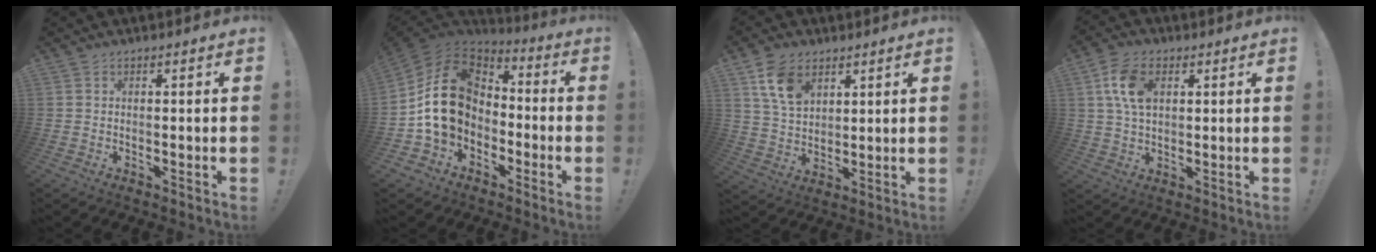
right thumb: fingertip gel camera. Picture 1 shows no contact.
{"total": 19.1, "force": [-0.1, 14.6, 12.2], "torque": [-0.215, 0.020, 0.011]}
{"total": 10.7, "force": [5.8, 6.9, 5.8], "torque": [-0.100, -0.015, 0.113]}
{"total": 10.2, "force": [3.0, 6.6, 7.2], "torque": [-0.141, 0.008, 0.059]}